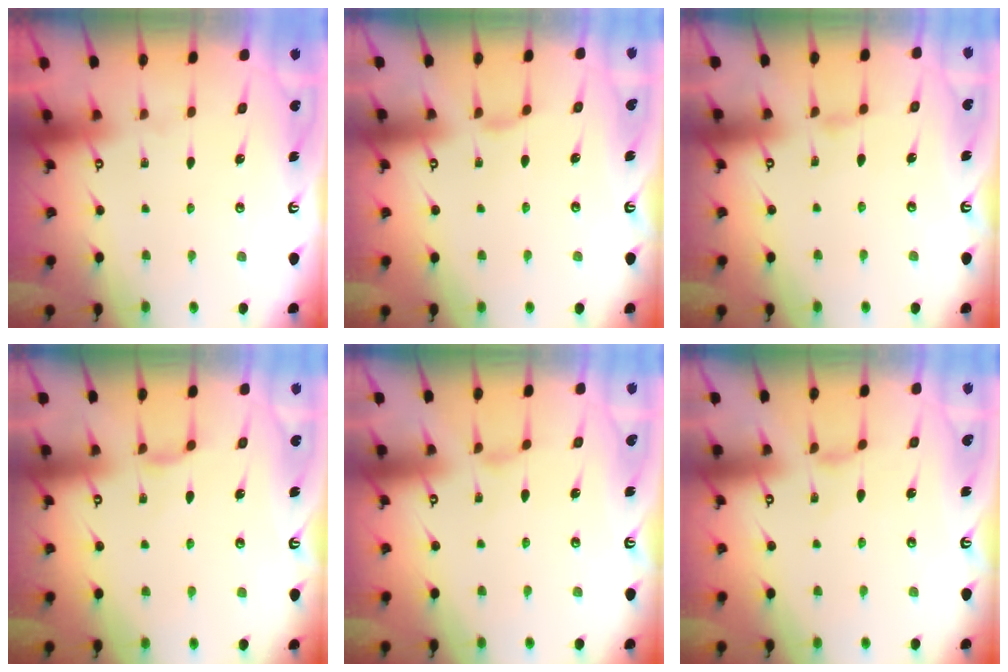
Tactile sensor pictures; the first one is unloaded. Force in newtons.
{"total": 2.4, "press": 2.3, "slide": 0.6}
{"total": 1.5, "press": 1.5, "slide": 0.4}
{"total": 2.9, "press": 2.9, "slide": 0.5}
{"total": 0.0}
{"total": 0.0}